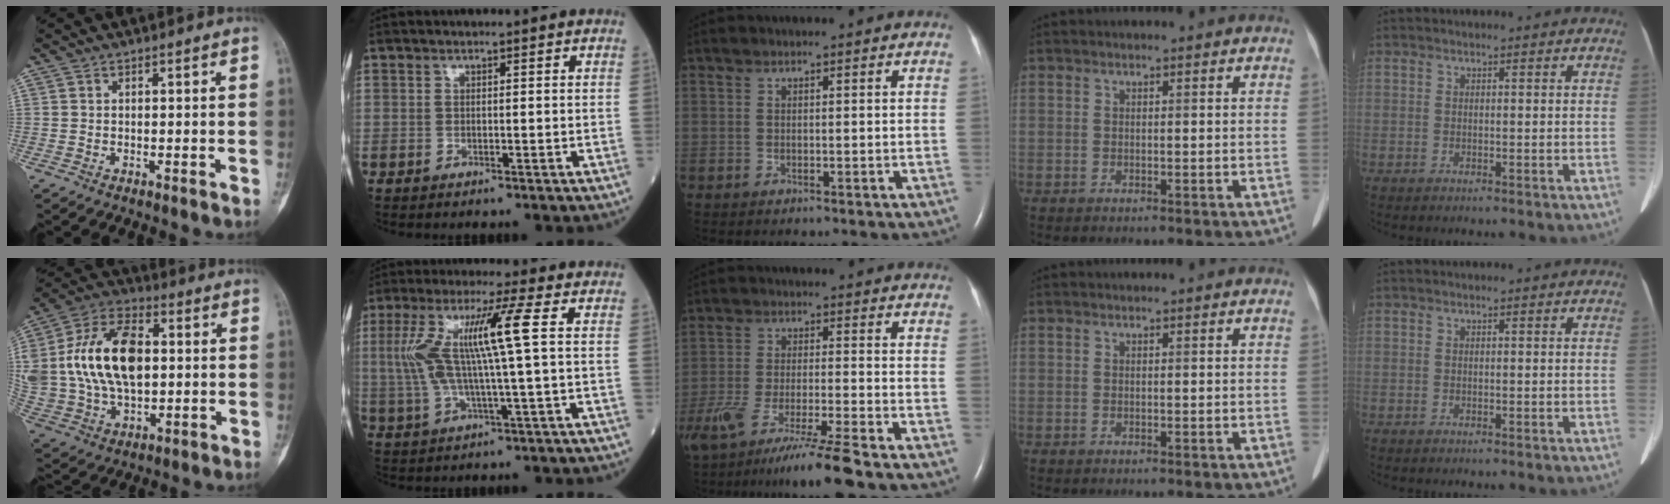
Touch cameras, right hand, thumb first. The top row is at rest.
{"thumb": {"total": 22.9, "force": [2.5, 14.3, 17.8], "torque": [-0.355, 0.012, 0.050]}, "index": {"total": 11.4, "force": [1.8, -0.3, 11.3], "torque": [-0.240, 0.020, 0.037]}, "middle": {"total": 12.7, "force": [-9.6, -1.1, 8.2], "torque": [-0.151, -0.044, -0.163]}}